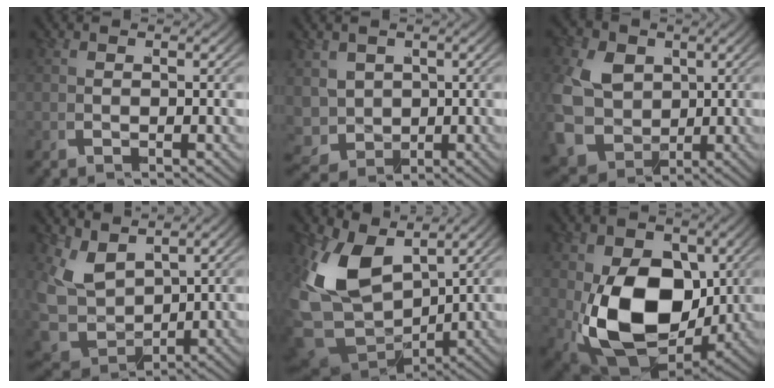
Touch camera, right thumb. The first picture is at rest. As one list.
[{"total": 5.2, "force": [-0.3, 4.5, 2.6], "torque": [-0.079, -0.048, 0.013]}, {"total": 13.3, "force": [-1.3, 11.3, 6.8], "torque": [-0.199, -0.071, -0.005]}, {"total": 7.4, "force": [1.0, 5.6, 4.8], "torque": [-0.137, -0.036, 0.035]}, {"total": 13.0, "force": [0.3, 8.8, 9.5], "torque": [-0.241, -0.052, 0.028]}, {"total": 14.6, "force": [-1.8, 9.7, 10.7], "torque": [-0.229, -0.068, 0.001]}]